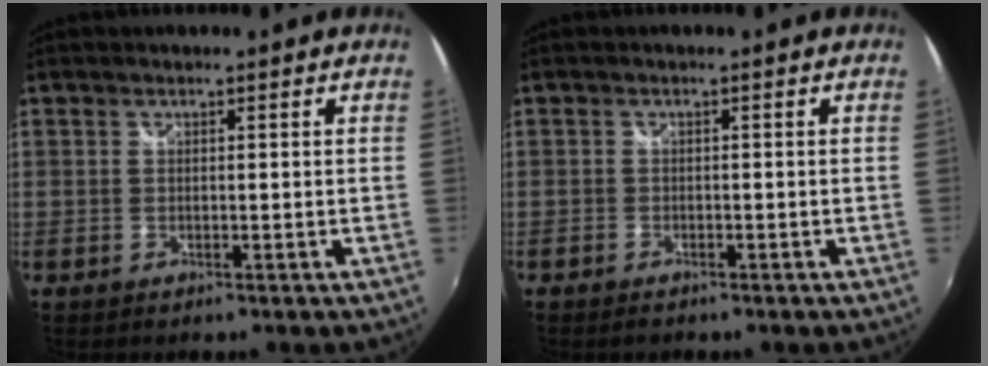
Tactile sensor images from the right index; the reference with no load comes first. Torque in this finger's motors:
{"motor_torque": [0.09, -0.09, 0.02, -0.01]}